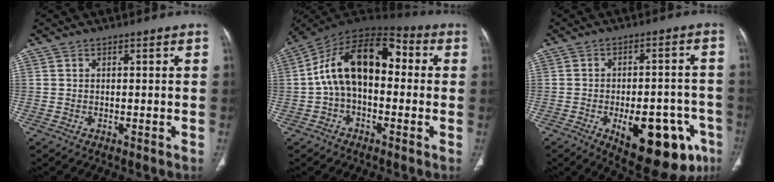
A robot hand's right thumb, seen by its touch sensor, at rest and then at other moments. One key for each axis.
{"total": 16.2, "fx": 0.6, "fy": 9.6, "fz": 13.0, "tx": -0.202, "ty": 0.052, "tz": -0.002}
{"total": 19.3, "fx": -7.9, "fy": 8.9, "fz": 15.2, "tx": -0.147, "ty": 0.026, "tz": -0.089}